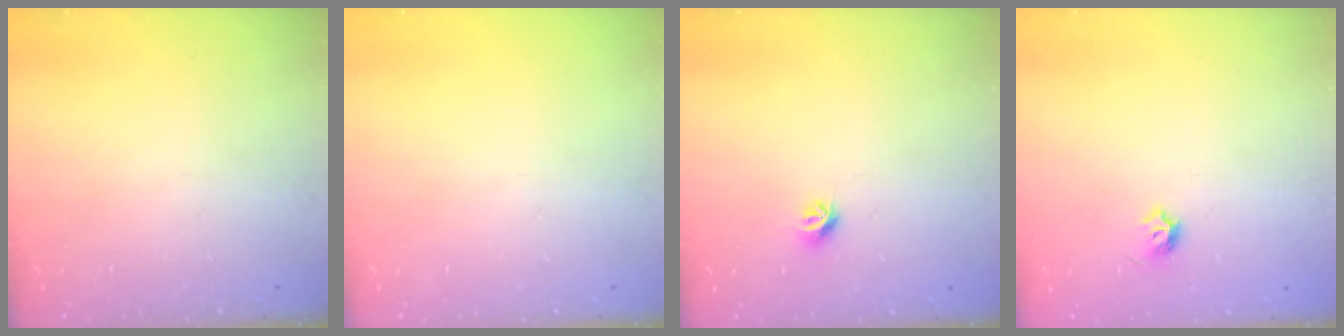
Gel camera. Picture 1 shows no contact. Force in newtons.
{"total": 0.0}
{"total": 6.0, "press": 6.0, "slide": 0.7}
{"total": 4.5, "press": 4.3, "slide": 1.0}